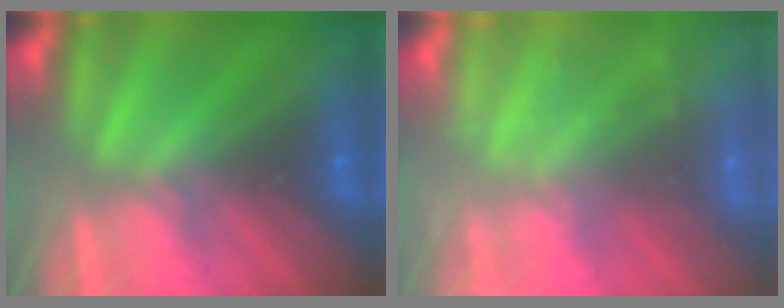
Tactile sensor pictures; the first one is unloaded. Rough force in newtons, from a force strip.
{"total": 2.3}